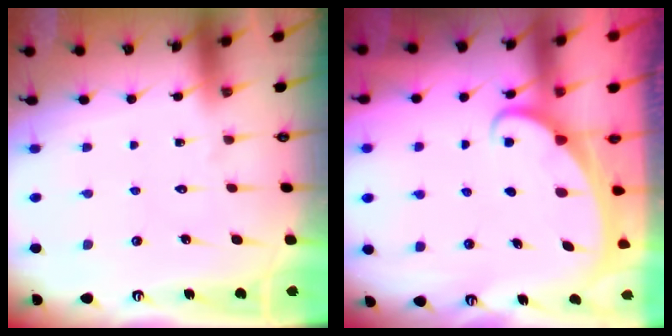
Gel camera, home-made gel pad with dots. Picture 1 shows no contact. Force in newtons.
{"total": 1.9, "press": 1.9, "slide": 0.3}